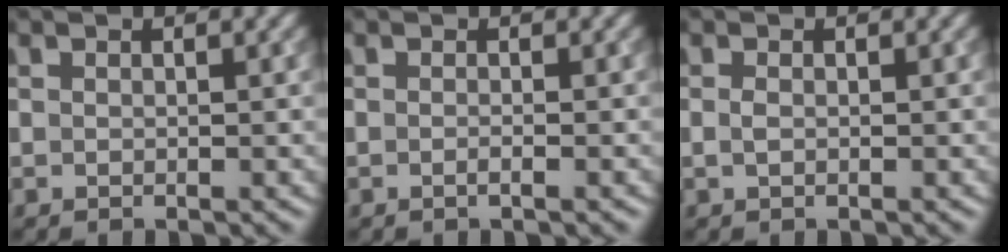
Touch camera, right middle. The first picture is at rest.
{"total": 0.8, "force": [-0.2, 0.3, 0.8], "torque": [-0.010, -0.003, -0.008]}
{"total": 0.6, "force": [-0.1, 0.3, 0.5], "torque": [-0.015, -0.001, -0.001]}